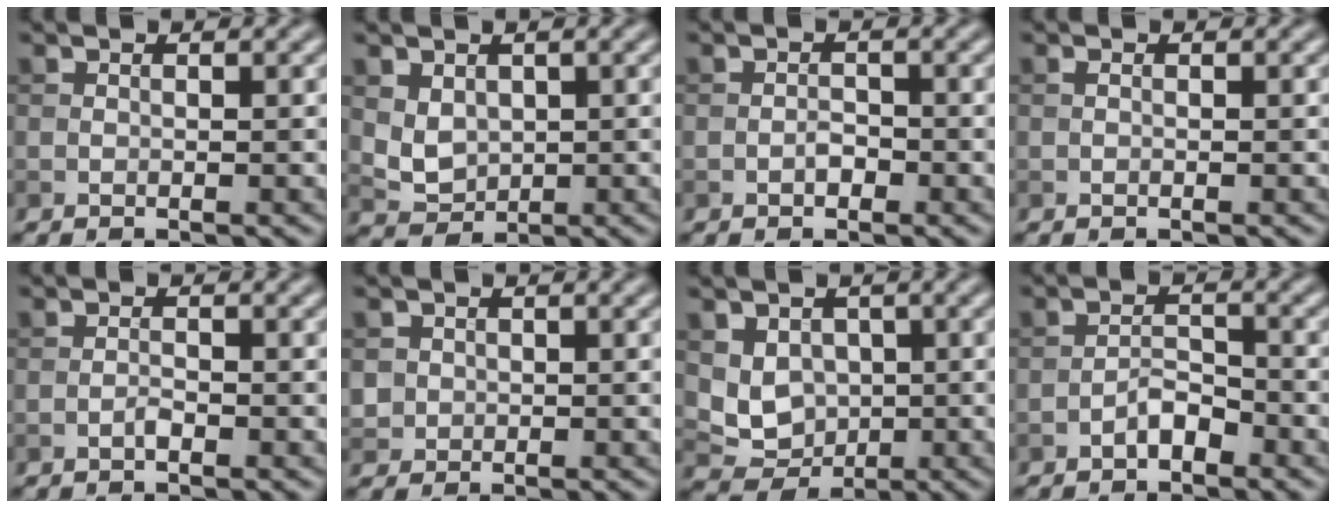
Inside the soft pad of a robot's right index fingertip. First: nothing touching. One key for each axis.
{"total": 2.7, "fx": 0.6, "fy": 2.1, "fz": 1.6, "tx": -0.033, "ty": -0.006, "tz": 0.015}
{"total": 1.0, "fx": -0.5, "fy": 0.6, "fz": 0.6, "tx": -0.009, "ty": 0.002, "tz": -0.011}
{"total": 0.0}
{"total": 0.8, "fx": -0.5, "fy": 0.2, "fz": 0.6, "tx": -0.012, "ty": 0.002, "tz": -0.011}
{"total": 1.5, "fx": 0.1, "fy": 1.5, "fz": 0.1, "tx": 0.002, "ty": -0.005, "tz": 0.007}
{"total": 4.5, "fx": 0.6, "fy": 3.8, "fz": 2.3, "tx": -0.040, "ty": -0.006, "tz": 0.021}
{"total": 1.9, "fx": -1.4, "fy": 0.7, "fz": 1.0, "tx": -0.017, "ty": 0.009, "tz": -0.028}